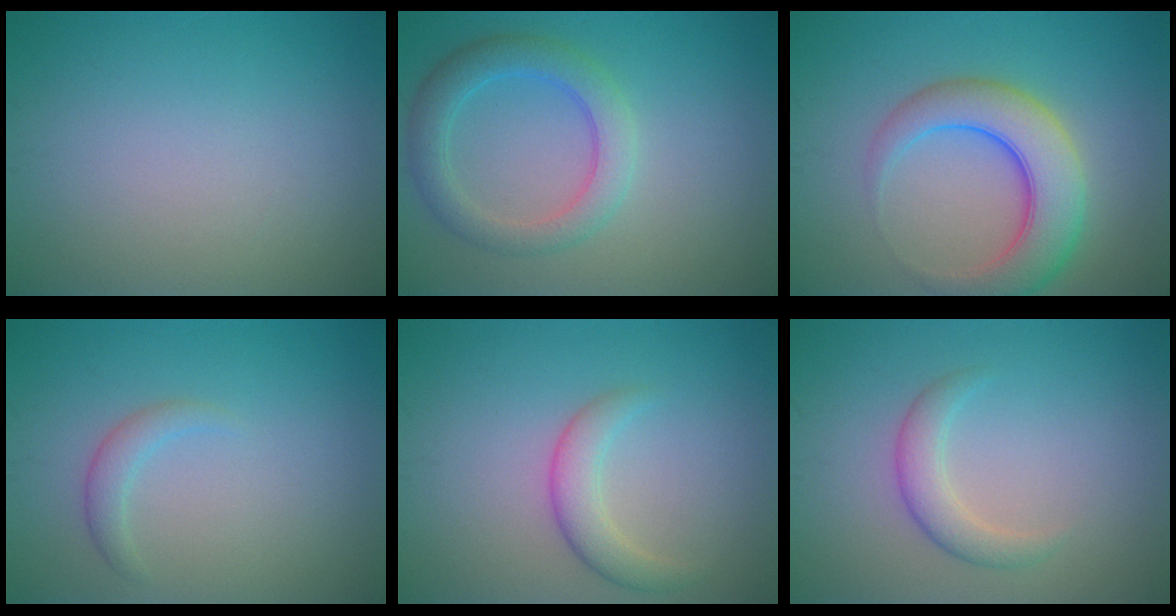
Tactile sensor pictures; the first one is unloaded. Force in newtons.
{"total": 4.1, "press": 4.1, "slide": 0.2}
{"total": 6.8, "press": 6.7, "slide": 0.3}
{"total": 1.5, "press": 1.5, "slide": 0.2}
{"total": 2.6, "press": 2.6, "slide": 0.1}
{"total": 2.4, "press": 2.4, "slide": 0.2}